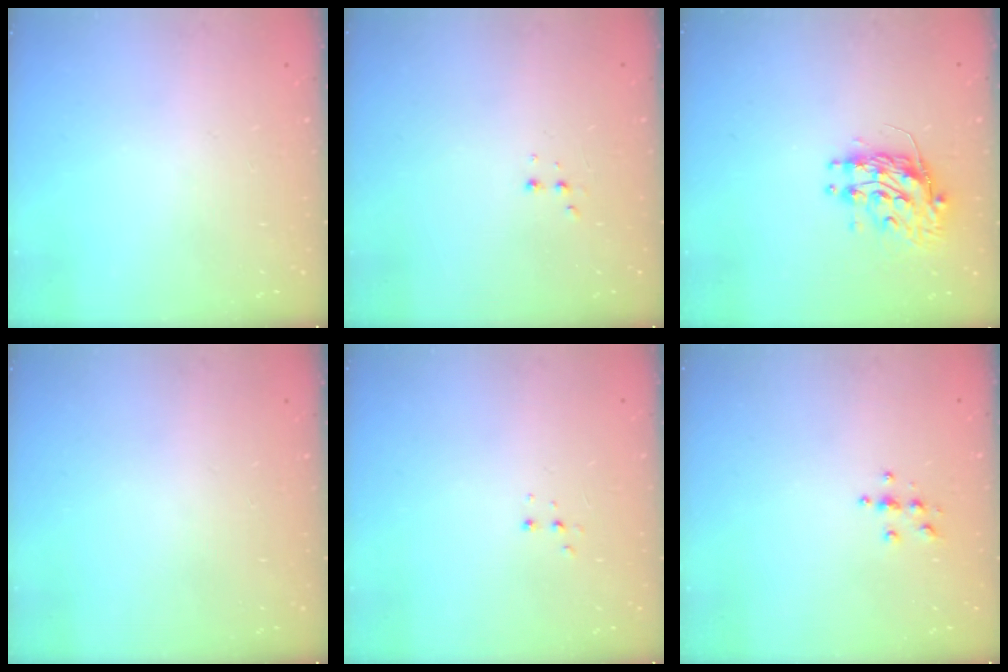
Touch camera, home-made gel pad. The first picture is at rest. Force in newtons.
{"total": 2.5, "press": 2.4, "slide": 0.8}
{"total": 10.4, "press": 10.4, "slide": 0.9}
{"total": 0.0}
{"total": 2.7, "press": 2.7, "slide": 0.5}
{"total": 3.9, "press": 3.9, "slide": 0.4}